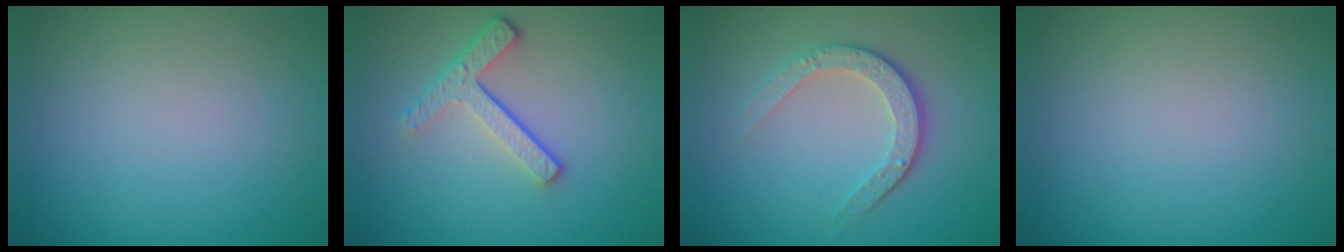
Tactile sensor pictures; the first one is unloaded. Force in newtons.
{"total": 3.6, "press": 2.6, "slide": 2.5}
{"total": 3.5, "press": 2.6, "slide": 2.3}
{"total": 0.0}